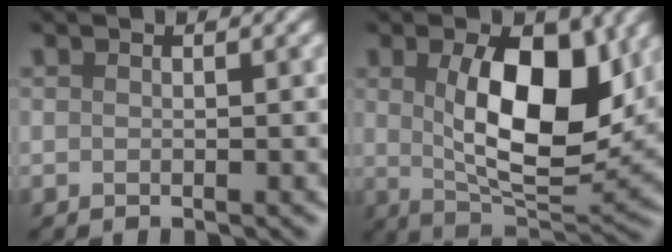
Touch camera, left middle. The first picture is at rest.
{"total": 8.1, "force": [1.5, 3.0, 7.4], "torque": [-0.142, -0.001, 0.049]}